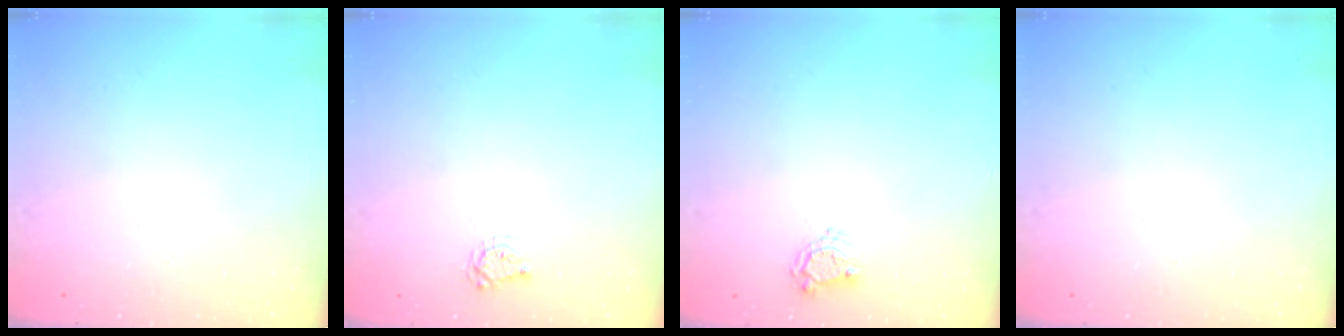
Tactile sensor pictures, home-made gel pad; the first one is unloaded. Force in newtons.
{"total": 4.2, "press": 4.2, "slide": 0.5}
{"total": 5.7, "press": 5.7, "slide": 0.4}
{"total": 0.0}